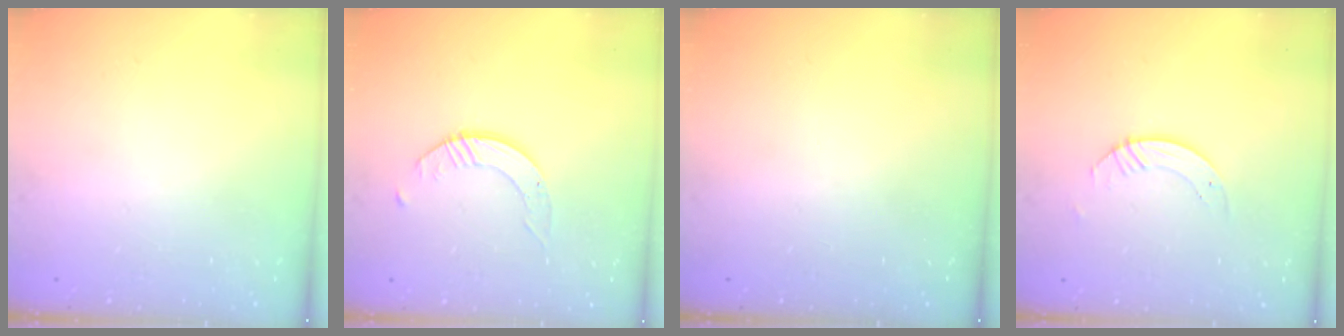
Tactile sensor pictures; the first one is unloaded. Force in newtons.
{"total": 3.0, "press": 3.0, "slide": 0.2}
{"total": 0.0}
{"total": 3.8, "press": 3.8, "slide": 0.4}